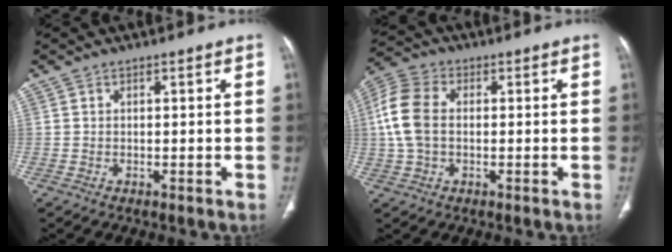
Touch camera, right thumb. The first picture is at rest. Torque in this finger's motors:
{"motor_torque": [-0.01, 0.21, 0.26, -0.03, 0.10]}